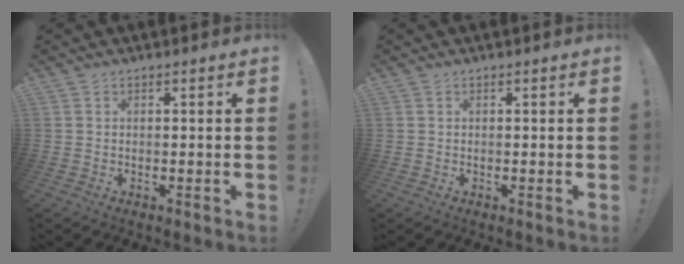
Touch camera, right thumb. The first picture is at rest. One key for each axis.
{"total": 0.0}